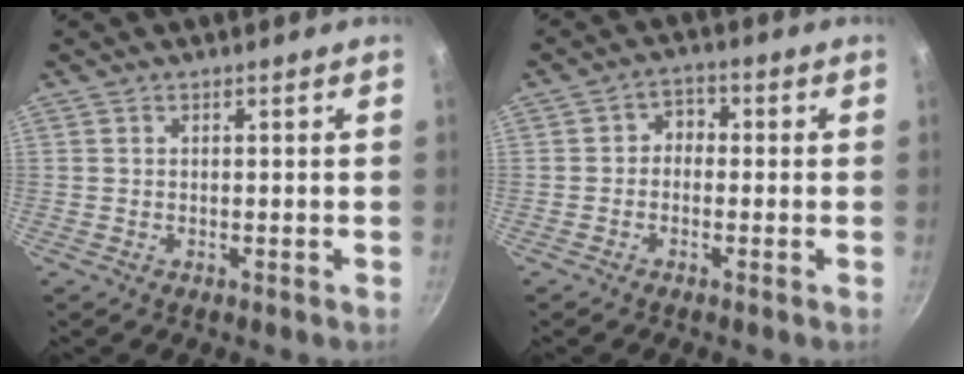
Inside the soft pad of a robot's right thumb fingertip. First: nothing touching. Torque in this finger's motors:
{"motor_torque": [-0.09, 0.13, 0.16, -0.06, 0.04]}